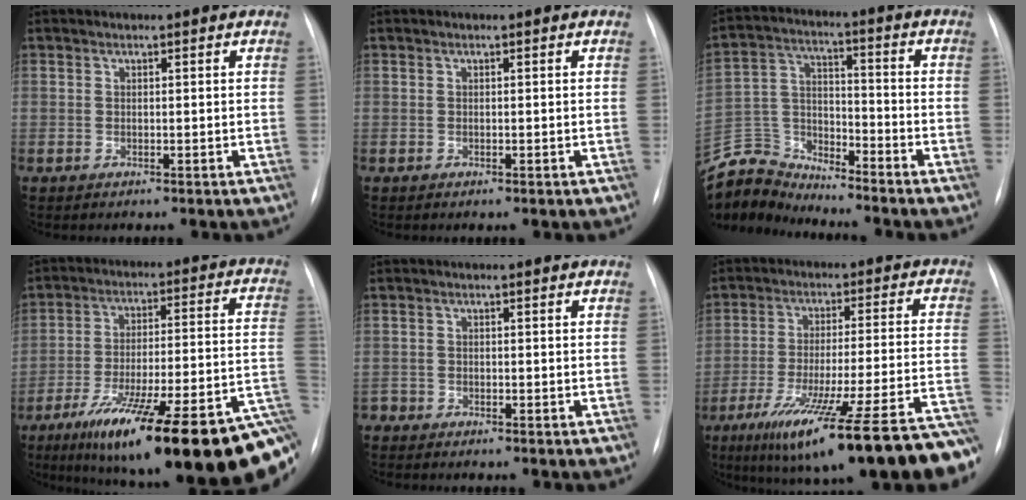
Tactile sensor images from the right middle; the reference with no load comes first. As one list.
[{"total": 0.0}, {"total": 9.1, "force": [-8.9, 0.9, -1.5], "torque": [0.024, 0.032, -0.179]}, {"total": 27.7, "force": [-14.7, 4.2, 23.1], "torque": [-0.265, -0.005, -0.228]}, {"total": 1.5, "force": [-1.4, 0.3, -0.1], "torque": [0.003, -0.001, -0.025]}, {"total": 26.5, "force": [-18.9, 1.8, 18.5], "torque": [-0.197, -0.016, -0.277]}]